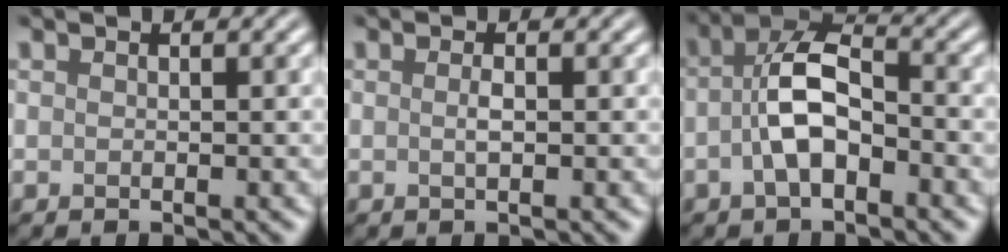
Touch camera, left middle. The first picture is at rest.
{"total": 0.9, "force": [0.0, 0.2, 0.9], "torque": [-0.018, 0.000, 0.001]}
{"total": 5.3, "force": [-1.3, 2.6, 4.5], "torque": [-0.088, 0.011, -0.032]}